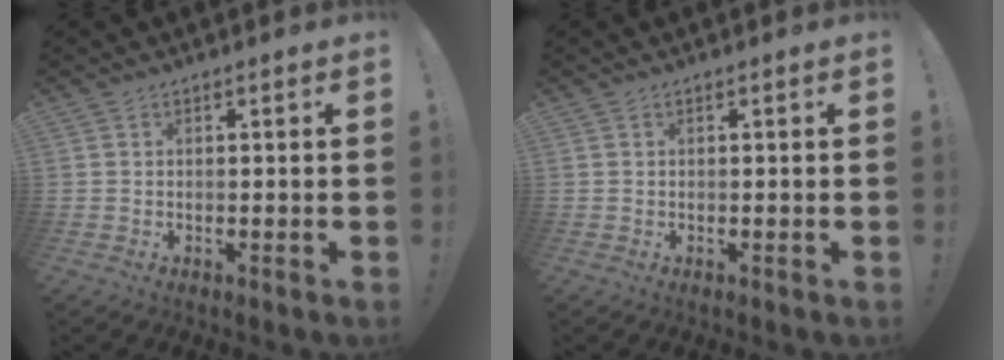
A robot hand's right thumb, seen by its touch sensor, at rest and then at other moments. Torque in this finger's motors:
{"motor_torque": [-0.01, 0.01, -0.02, 0.01, 0.00]}